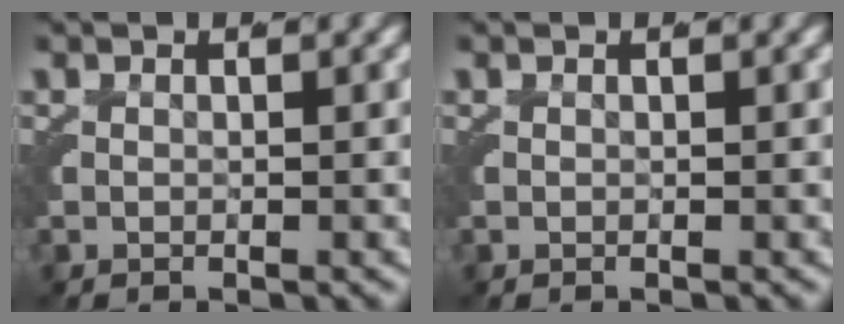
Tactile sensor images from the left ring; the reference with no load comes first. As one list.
[{"total": 0.0}]